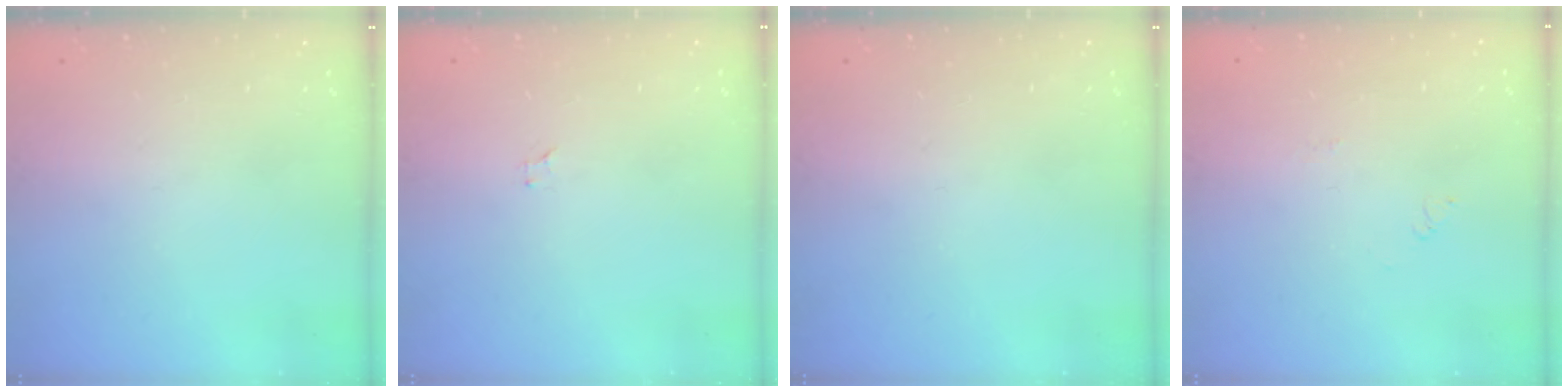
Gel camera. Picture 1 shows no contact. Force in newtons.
{"total": 0.6, "press": 0.6, "slide": 0.1}
{"total": 0.0}
{"total": 1.7, "press": 1.7, "slide": 0.2}